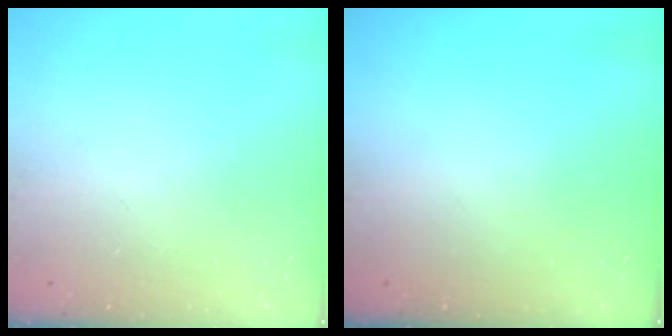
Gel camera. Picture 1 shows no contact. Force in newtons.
{"total": 0.0}